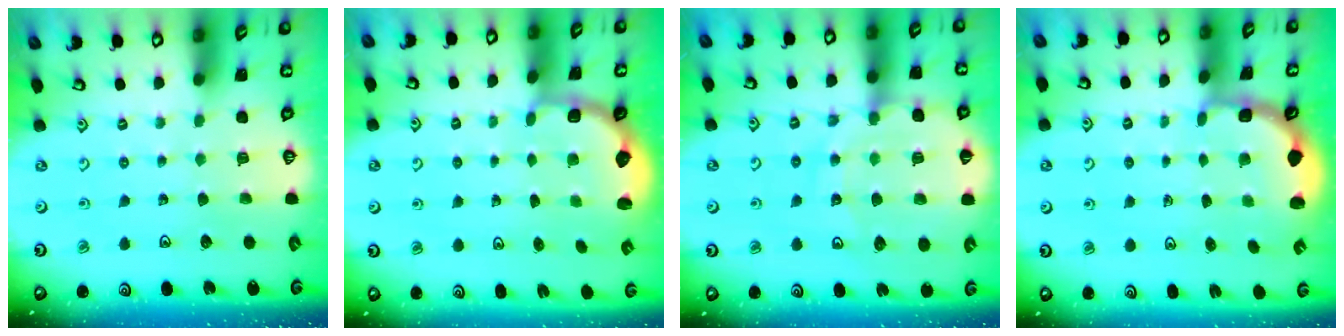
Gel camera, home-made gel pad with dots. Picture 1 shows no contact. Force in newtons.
{"total": 2.8, "press": 2.1, "slide": 1.9}
{"total": 14.6, "press": 14.1, "slide": 3.5}
{"total": 2.5, "press": 1.9, "slide": 1.6}